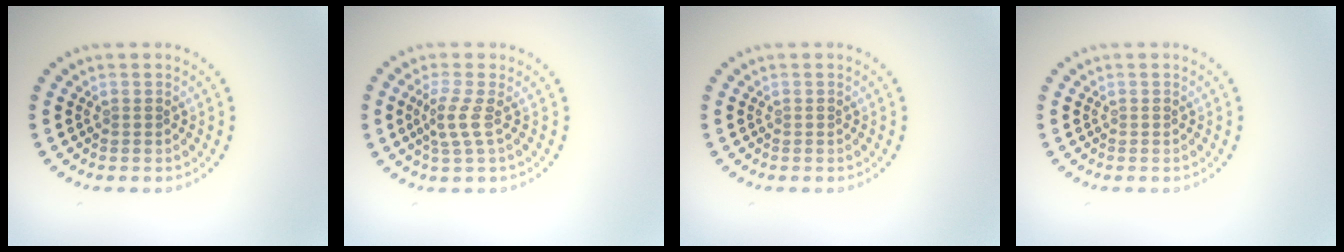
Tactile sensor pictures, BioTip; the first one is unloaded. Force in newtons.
{"total": 2.1, "press": 1.6, "slide": 1.5}
{"total": 0.0}
{"total": 0.0}